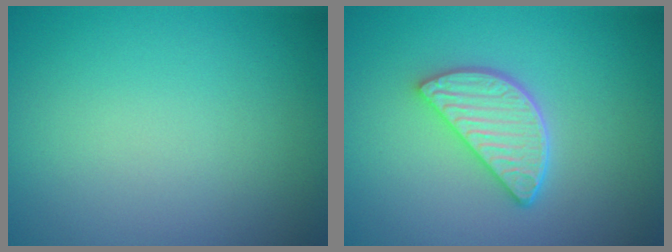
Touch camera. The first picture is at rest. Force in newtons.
{"total": 3.8, "press": 3.2, "slide": 2.1}